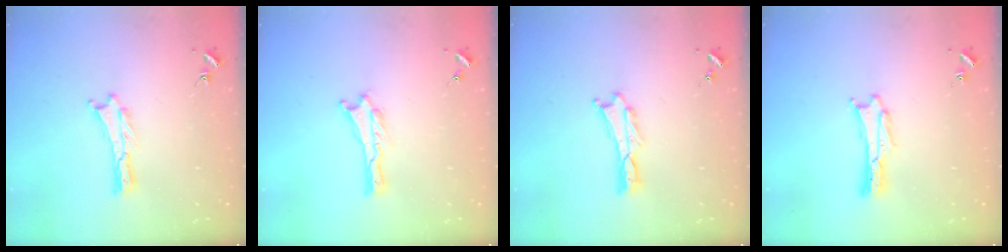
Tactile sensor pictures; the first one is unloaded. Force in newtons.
{"total": 0.0}
{"total": 0.0}
{"total": 1.1, "press": 1.1, "slide": 0.0}